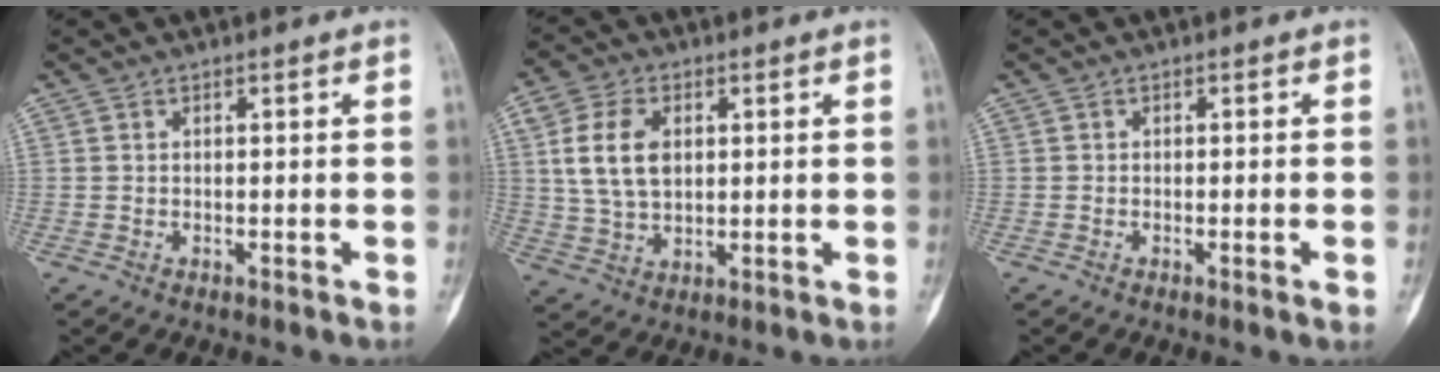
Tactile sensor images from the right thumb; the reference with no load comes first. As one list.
[{"total": 9.8, "force": [2.1, 6.5, 7.1], "torque": [-0.132, 0.001, 0.048]}, {"total": 1.6, "force": [-0.5, 0.0, 1.5], "torque": [-0.025, -0.003, -0.006]}]